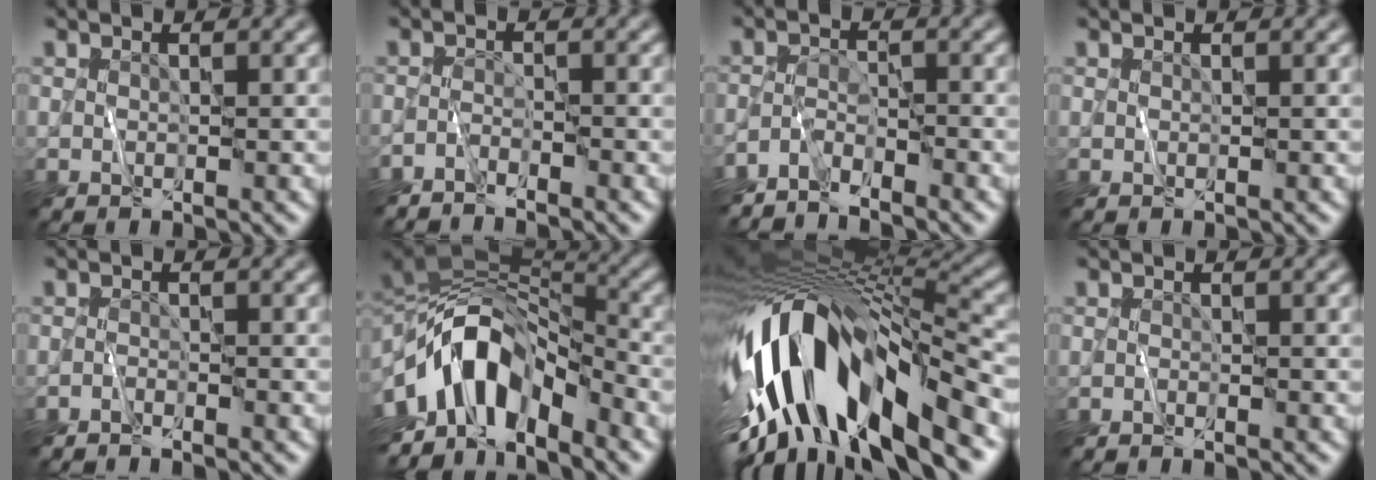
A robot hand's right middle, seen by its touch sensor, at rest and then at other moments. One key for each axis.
{"total": 1.8, "fx": -1.7, "fy": 0.0, "fz": 0.4, "tx": -0.010, "ty": 0.001, "tz": -0.041}
{"total": 2.9, "fx": -2.7, "fy": 0.5, "fz": 1.0, "tx": -0.018, "ty": 0.002, "tz": -0.062}
{"total": 0.0}
{"total": 1.2, "fx": -1.2, "fy": -0.1, "fz": 0.1, "tx": -0.003, "ty": 0.000, "tz": -0.028}
{"total": 12.4, "fx": -5.0, "fy": 6.7, "fz": 9.2, "tx": -0.155, "ty": 0.007, "tz": -0.097}
{"total": 15.8, "fx": -4.1, "fy": 6.9, "fz": 13.6, "tx": -0.247, "ty": -0.001, "tz": -0.063}
{"total": 0.6, "fx": -0.6, "fy": -0.1, "fz": 0.0, "tx": 0.000, "ty": 0.001, "tz": -0.013}